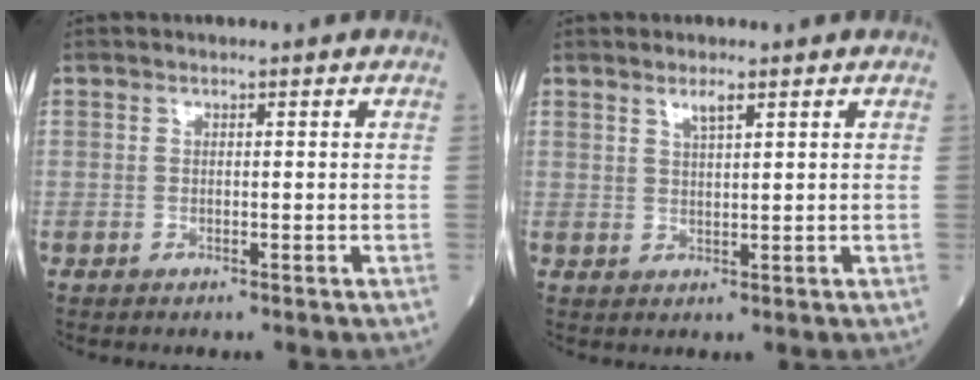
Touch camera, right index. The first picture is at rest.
{"total": 2.0, "force": [1.3, 0.2, 1.5], "torque": [-0.031, 0.001, 0.027]}